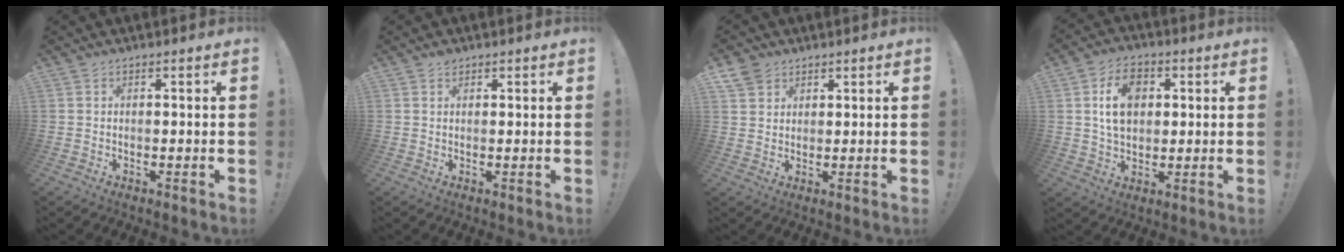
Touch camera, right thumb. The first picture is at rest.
{"total": 1.4, "force": [1.1, 0.8, 0.4], "torque": [0.008, -0.007, 0.017]}
{"total": 5.0, "force": [3.4, 3.5, 1.1], "torque": [-0.026, -0.013, 0.066]}
{"total": 11.0, "force": [2.8, 8.1, 6.9], "torque": [-0.103, 0.003, 0.050]}